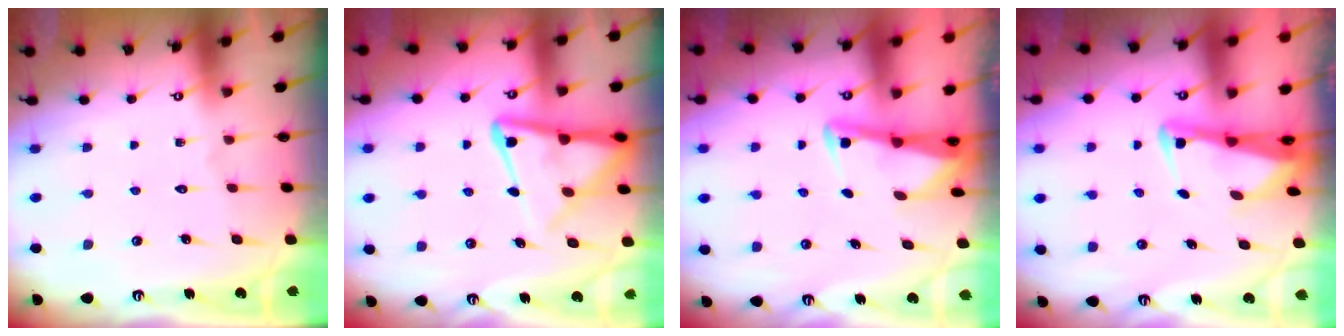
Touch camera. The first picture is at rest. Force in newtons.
{"total": 12.0, "press": 11.9, "slide": 1.2}
{"total": 3.0, "press": 3.0, "slide": 0.4}
{"total": 3.8, "press": 3.7, "slide": 0.6}